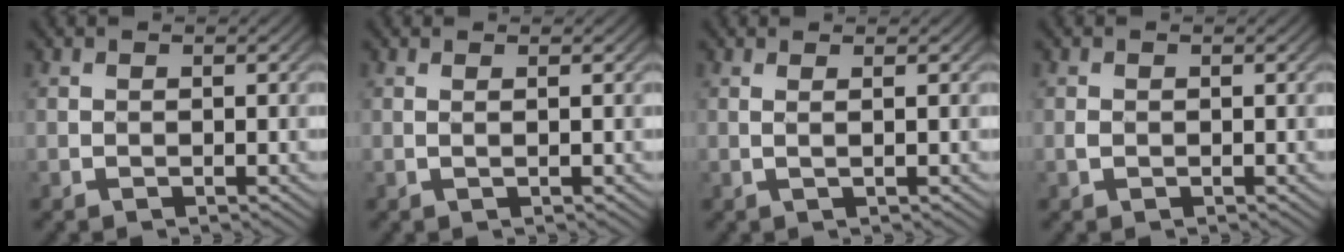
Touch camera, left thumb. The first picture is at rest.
{"total": 0.6, "force": [0.2, -0.3, 0.4], "torque": [0.000, -0.007, 0.006]}
{"total": 1.0, "force": [0.4, -0.6, 0.7], "torque": [-0.002, -0.010, 0.008]}
{"total": 0.7, "force": [-0.3, 0.6, 0.2], "torque": [-0.010, -0.001, -0.010]}